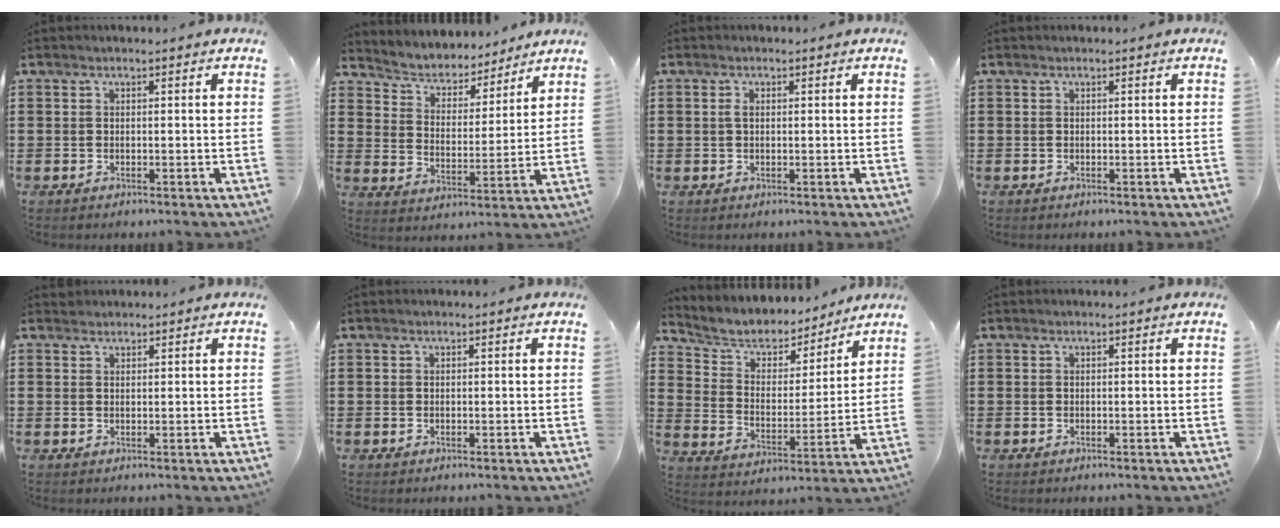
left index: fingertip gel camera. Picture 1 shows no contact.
{"total": 4.4, "force": [4.3, 1.2, 0.0], "torque": [-0.029, -0.030, 0.069]}
{"total": 1.1, "force": [0.2, 0.5, 1.0], "torque": [-0.021, 0.004, 0.002]}
{"total": 0.0}
{"total": 0.9, "force": [0.9, 0.3, -0.1], "torque": [0.000, 0.000, 0.018]}
{"total": 0.0}
{"total": 5.3, "force": [4.5, 2.7, 1.0], "torque": [-0.052, -0.028, 0.073]}
{"total": 0.0}